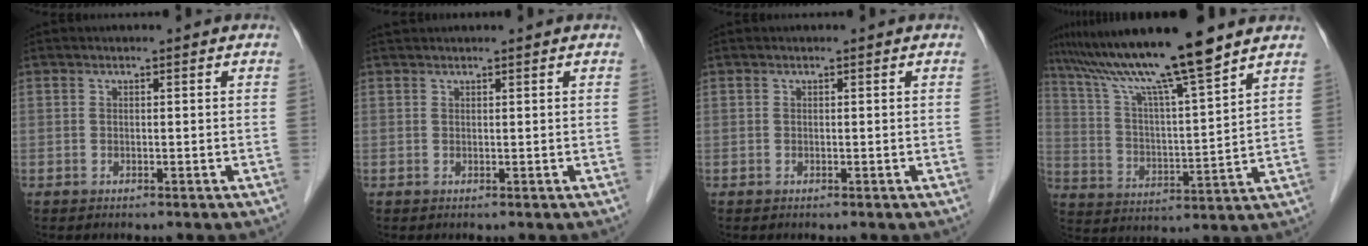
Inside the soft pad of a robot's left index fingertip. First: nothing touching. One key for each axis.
{"total": 2.7, "fx": 2.6, "fy": 0.1, "fz": 0.8, "tx": -0.009, "ty": 0.031, "tz": 0.042}
{"total": 0.0}
{"total": 16.4, "fx": 13.2, "fy": -0.7, "fz": 9.6, "tx": -0.170, "ty": 0.010, "tz": 0.229}